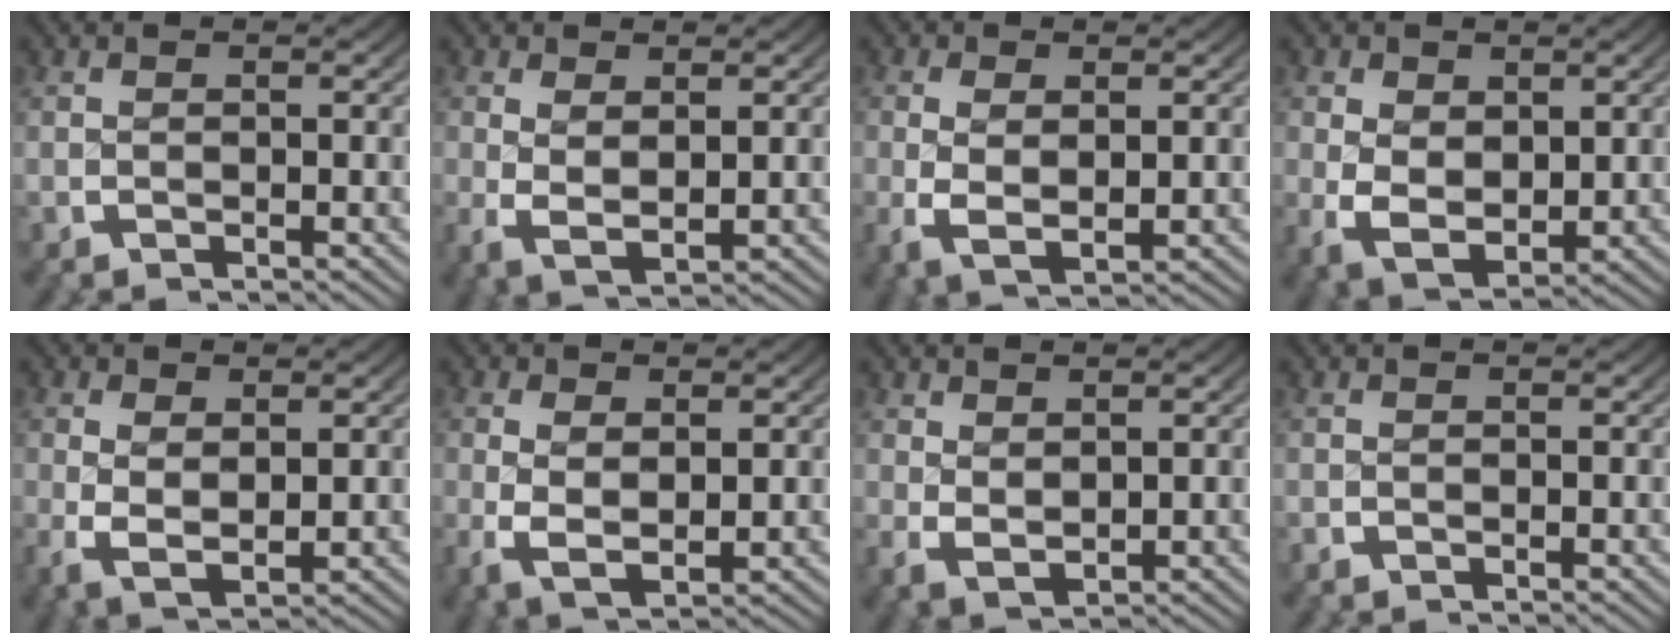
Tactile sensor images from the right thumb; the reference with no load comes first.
{"total": 3.0, "force": [0.3, 1.8, 2.4], "torque": [-0.054, -0.022, 0.017]}
{"total": 3.6, "force": [-0.3, 2.1, 2.9], "torque": [-0.067, -0.022, 0.006]}
{"total": 5.5, "force": [-0.7, 4.2, 3.5], "torque": [-0.088, -0.039, 0.007]}
{"total": 3.6, "force": [-0.2, 2.3, 2.8], "torque": [-0.067, -0.026, 0.011]}
{"total": 4.0, "force": [-0.4, 2.5, 3.1], "torque": [-0.074, -0.027, 0.008]}
{"total": 2.3, "force": [0.7, 1.6, 1.5], "torque": [-0.028, -0.014, 0.023]}
{"total": 0.5, "force": [-0.5, 0.2, 0.0], "torque": [-0.003, -0.004, -0.011]}